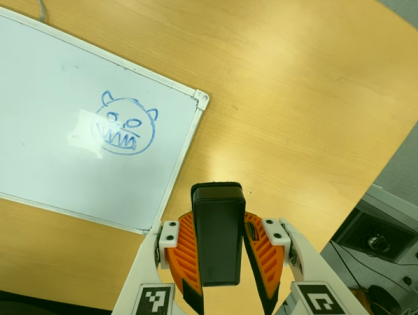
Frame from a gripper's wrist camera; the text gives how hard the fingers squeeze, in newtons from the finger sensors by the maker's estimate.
{"total": 8.2, "left": 7.4, "right": 9.1}